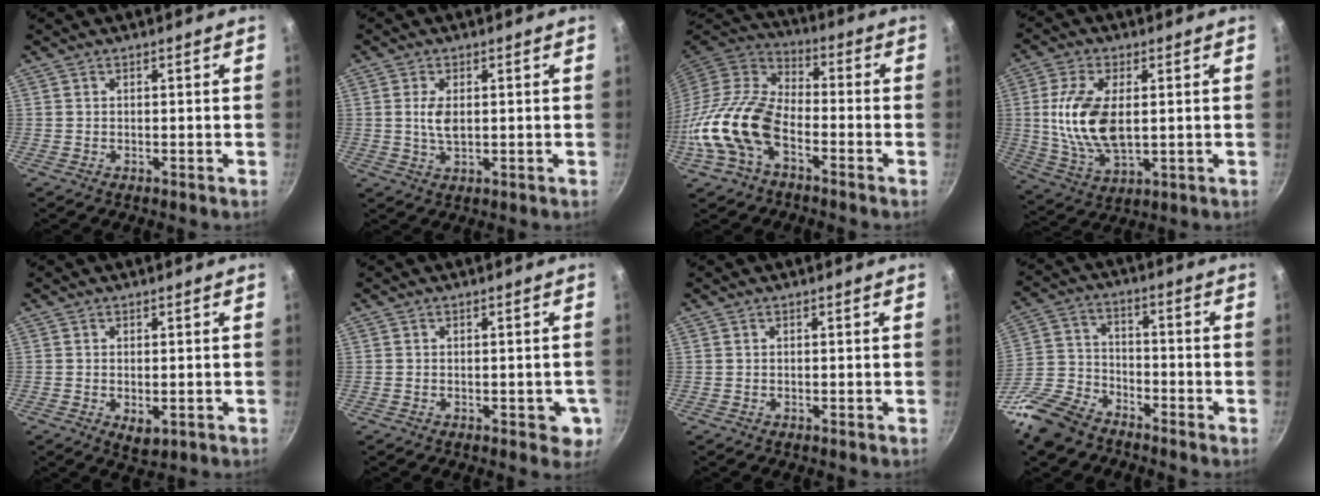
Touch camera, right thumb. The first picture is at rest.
{"total": 4.1, "force": [0.5, 2.1, 3.5], "torque": [-0.068, -0.003, 0.011]}
{"total": 16.3, "force": [-5.8, 9.8, 11.7], "torque": [-0.215, 0.049, -0.129]}
{"total": 13.9, "force": [1.3, 7.2, 11.8], "torque": [-0.227, -0.007, 0.029]}
{"total": 3.6, "force": [-0.7, 2.0, 2.8], "torque": [-0.042, -0.012, -0.007]}
{"total": 4.1, "force": [-1.1, 2.4, 3.2], "torque": [-0.015, 0.005, -0.014]}
{"total": 0.0}
{"total": 13.3, "force": [-9.8, 6.9, 5.6], "torque": [-0.109, 0.062, -0.210]}